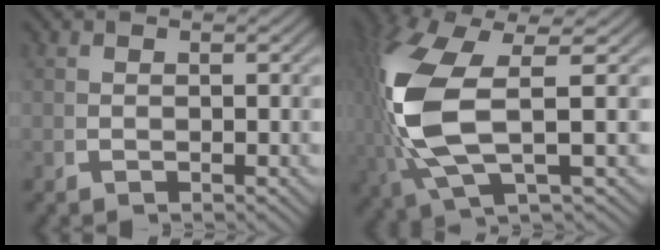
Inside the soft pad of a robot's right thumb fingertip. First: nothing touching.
{"total": 11.8, "force": [0.3, 5.4, 10.5], "torque": [-0.253, -0.016, 0.025]}